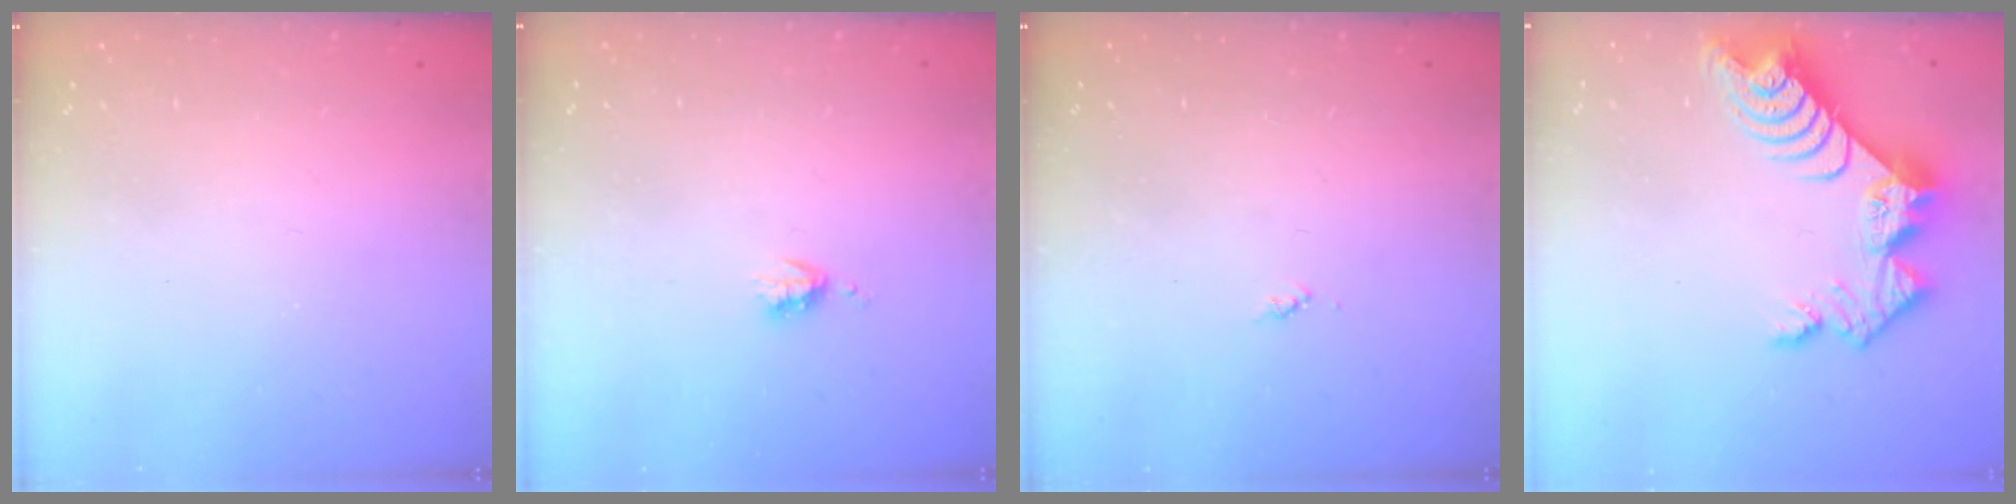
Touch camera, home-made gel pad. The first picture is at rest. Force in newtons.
{"total": 3.4, "press": 3.3, "slide": 0.5}
{"total": 3.4, "press": 3.4, "slide": 0.5}
{"total": 12.5, "press": 12.5, "slide": 1.2}